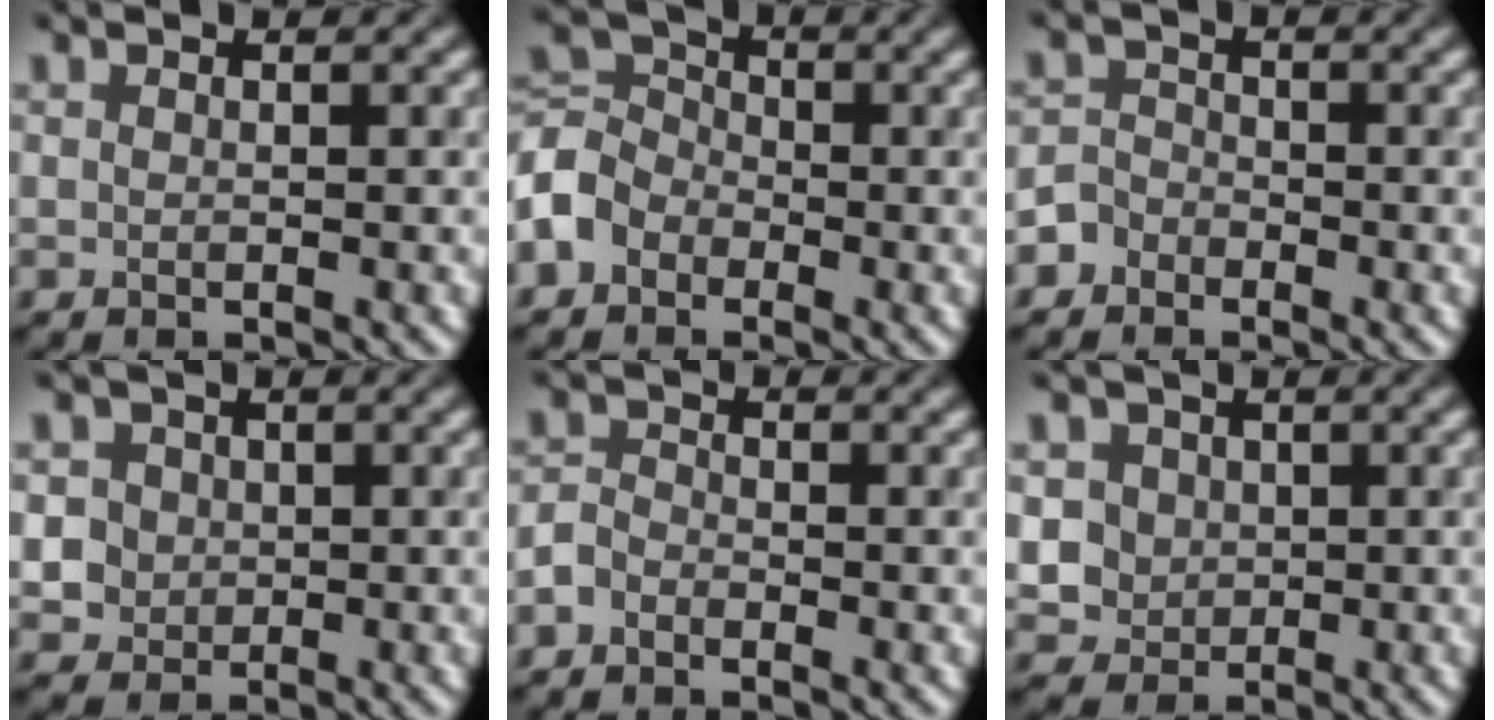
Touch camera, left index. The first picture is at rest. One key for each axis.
{"total": 3.6, "fx": -2.3, "fy": 2.7, "fz": 0.8, "tx": -0.018, "ty": 0.007, "tz": -0.059}
{"total": 1.9, "fx": -1.6, "fy": 0.8, "fz": -0.6, "tx": 0.019, "ty": 0.010, "tz": -0.033}
{"total": 3.4, "fx": -0.2, "fy": 3.4, "fz": 0.4, "tx": 0.007, "ty": 0.019, "tz": -0.003}
{"total": 1.6, "fx": -1.5, "fy": 0.6, "fz": 0.0, "tx": 0.003, "ty": 0.003, "tz": -0.033}
{"total": 3.5, "fx": 0.3, "fy": 3.4, "fz": 0.6, "tx": -0.001, "ty": 0.008, "tz": 0.005}